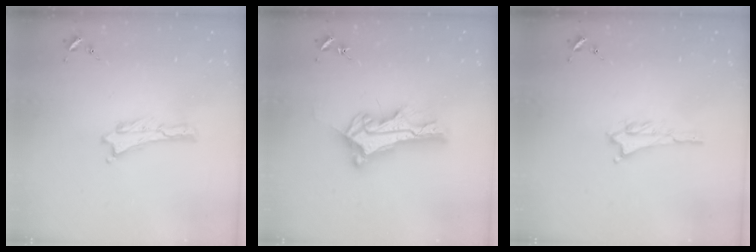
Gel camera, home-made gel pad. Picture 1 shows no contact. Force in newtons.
{"total": 9.7, "press": 9.7, "slide": 0.8}
{"total": 1.2, "press": 1.2, "slide": 0.2}